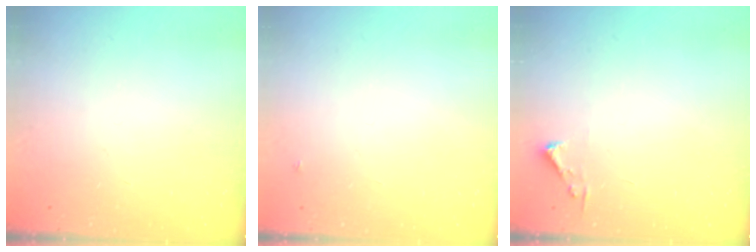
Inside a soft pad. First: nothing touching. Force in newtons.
{"total": 2.6, "press": 2.6, "slide": 0.2}
{"total": 2.4, "press": 2.4, "slide": 0.3}